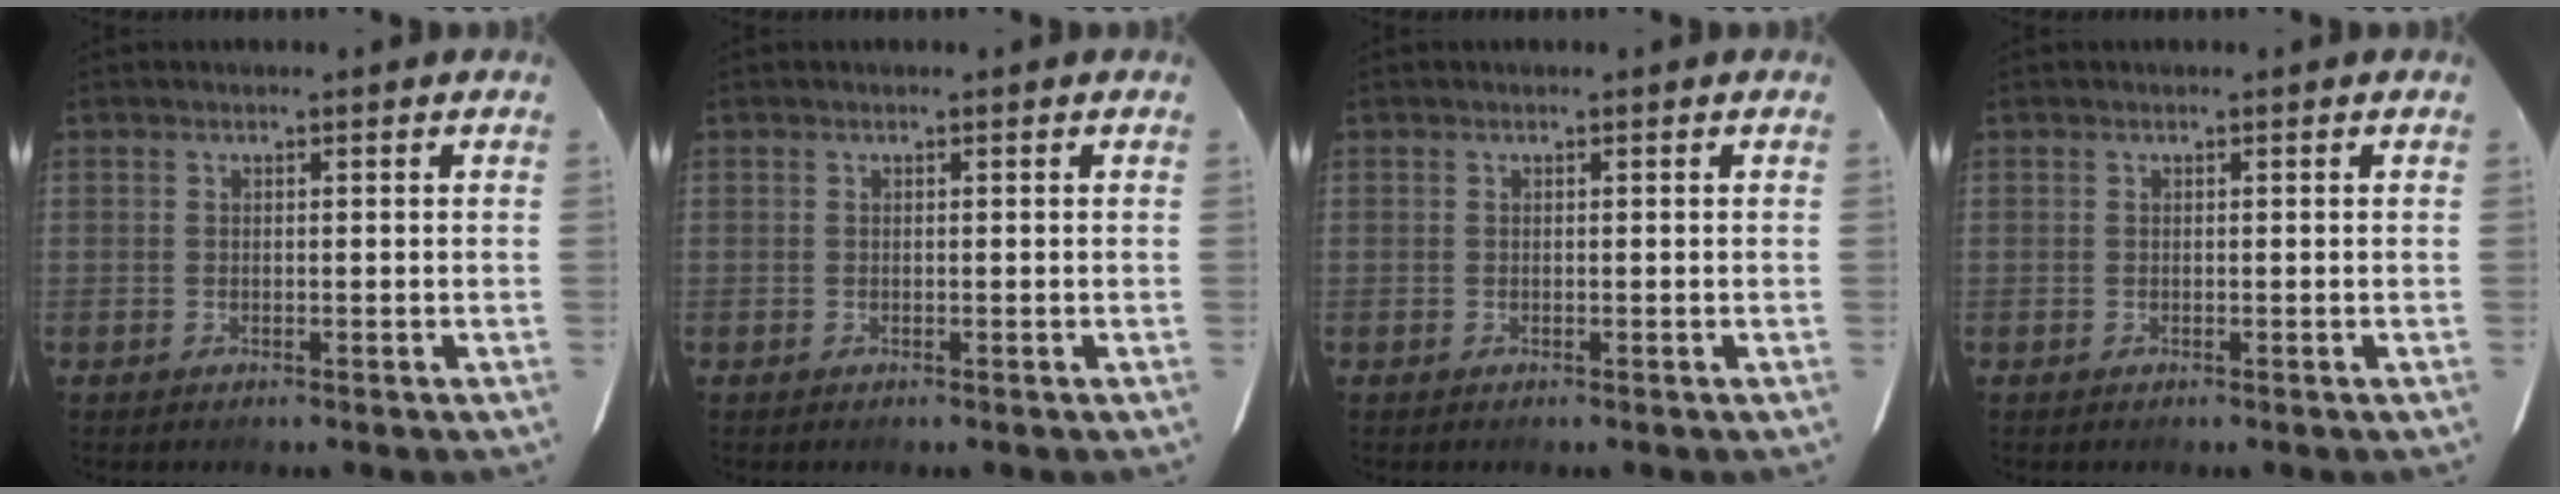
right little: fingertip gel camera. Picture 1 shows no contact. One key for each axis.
{"total": 0.0}
{"total": 0.0}
{"total": 0.0}